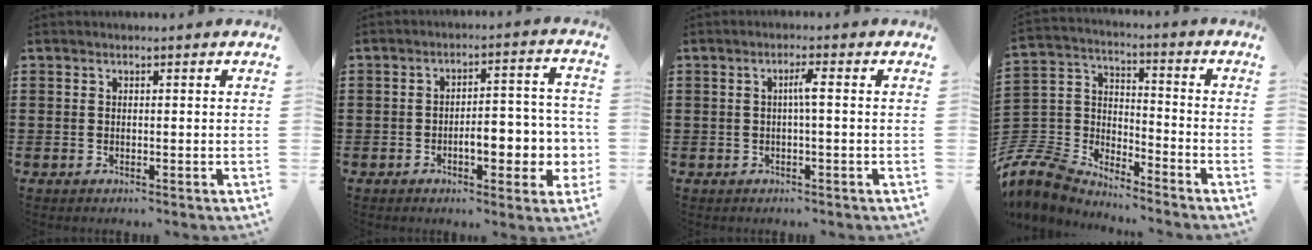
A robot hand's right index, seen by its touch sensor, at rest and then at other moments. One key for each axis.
{"total": 6.7, "fx": -2.2, "fy": 2.9, "fz": 5.7, "tx": -0.072, "ty": -0.001, "tz": -0.043}
{"total": 2.1, "fx": -0.2, "fy": -0.1, "fz": 2.1, "tx": -0.041, "ty": -0.001, "tz": -0.007}
{"total": 7.6, "fx": -6.9, "fy": 3.0, "fz": 1.2, "tx": -0.079, "ty": -0.011, "tz": -0.149}